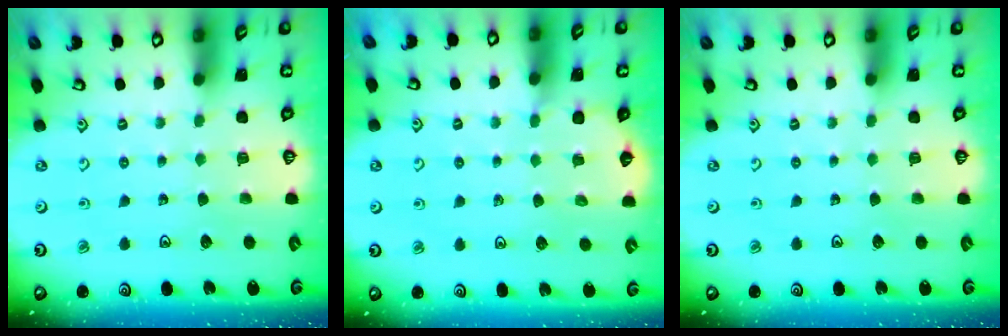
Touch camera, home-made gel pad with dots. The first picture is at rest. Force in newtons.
{"total": 4.3, "press": 4.2, "slide": 0.7}
{"total": 0.0}